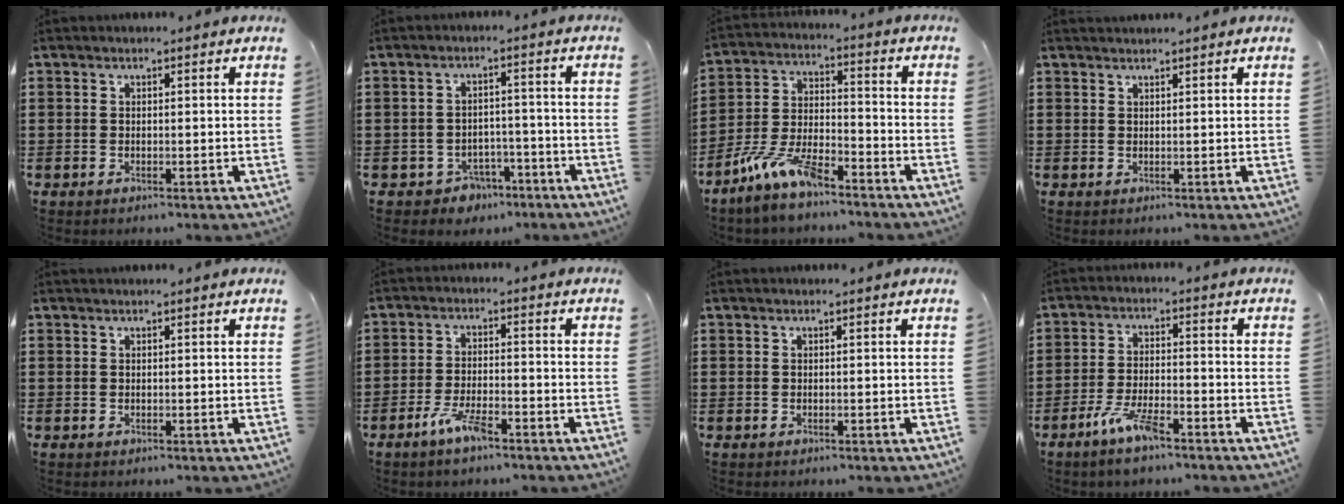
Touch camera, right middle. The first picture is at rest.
{"total": 3.6, "force": [-3.1, 1.7, 0.4], "torque": [-0.017, 0.005, -0.064]}
{"total": 9.1, "force": [-7.2, 2.1, 5.1], "torque": [-0.119, 0.003, -0.141]}
{"total": 0.8, "force": [0.8, -0.2, -0.1], "torque": [-0.002, -0.004, 0.018]}
{"total": 0.0}
{"total": 5.1, "force": [-3.4, 1.2, 3.6], "torque": [-0.078, -0.001, -0.065]}
{"total": 0.0}
{"total": 6.2, "force": [-4.2, 1.4, 4.3], "torque": [-0.096, -0.004, -0.078]}